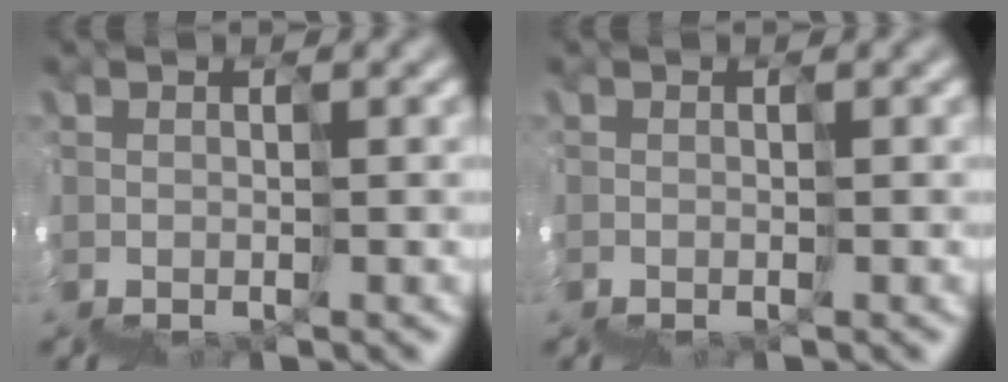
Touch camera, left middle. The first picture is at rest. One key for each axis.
{"total": 0.6, "fx": -0.3, "fy": 0.0, "fz": -0.5, "tx": 0.011, "ty": 0.006, "tz": -0.006}